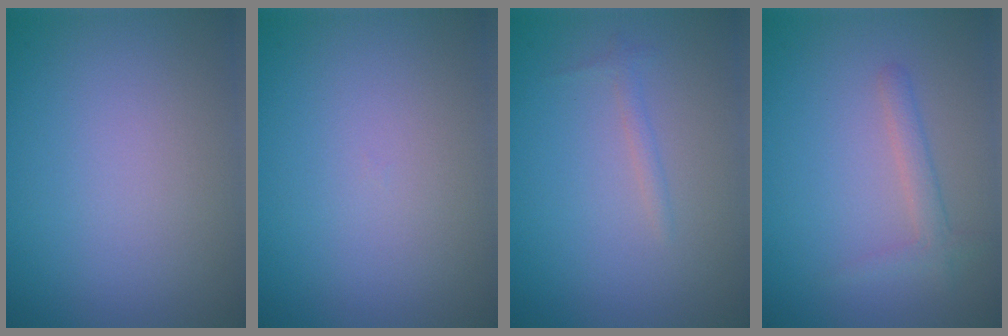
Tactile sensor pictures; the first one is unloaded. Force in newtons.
{"total": 0.0}
{"total": 0.8, "press": 0.8, "slide": 0.0}
{"total": 1.7, "press": 1.7, "slide": 0.1}